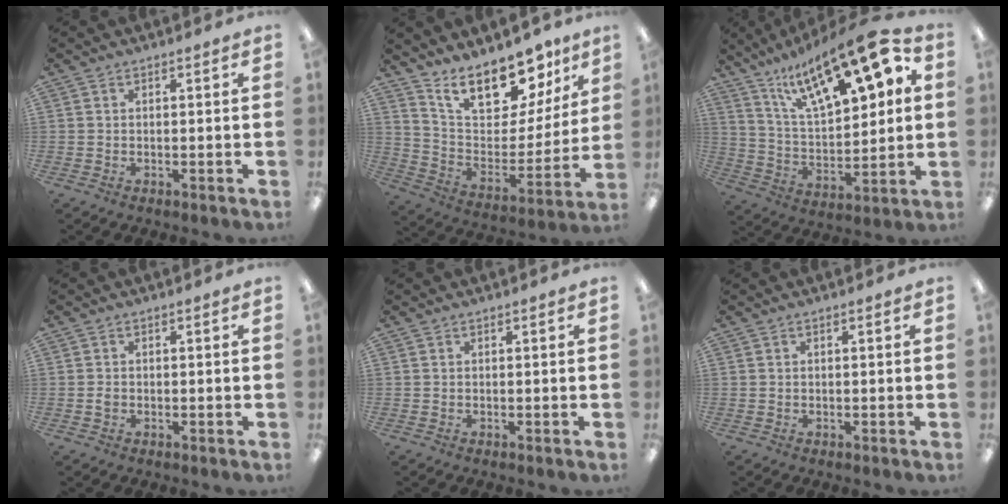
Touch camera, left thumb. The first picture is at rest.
{"total": 20.5, "force": [15.4, 9.0, 10.1], "torque": [-0.167, -0.101, 0.274]}
{"total": 21.4, "force": [13.9, 7.3, 14.5], "torque": [-0.239, -0.077, 0.234]}
{"total": 1.1, "force": [-0.1, 0.8, 0.8], "torque": [-0.015, 0.003, -0.004]}
{"total": 0.0}
{"total": 1.0, "force": [0.0, 0.2, 1.0], "torque": [-0.017, 0.000, 0.001]}